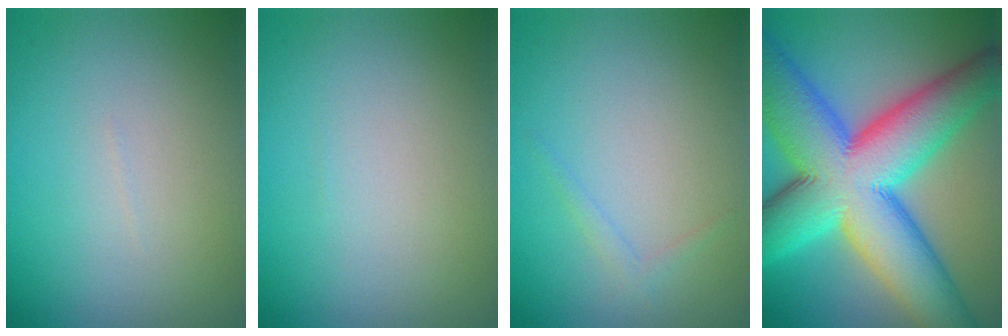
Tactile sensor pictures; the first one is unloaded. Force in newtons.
{"total": 0.0}
{"total": 0.8, "press": 0.8, "slide": 0.0}
{"total": 16.5, "press": 16.5, "slide": 0.1}